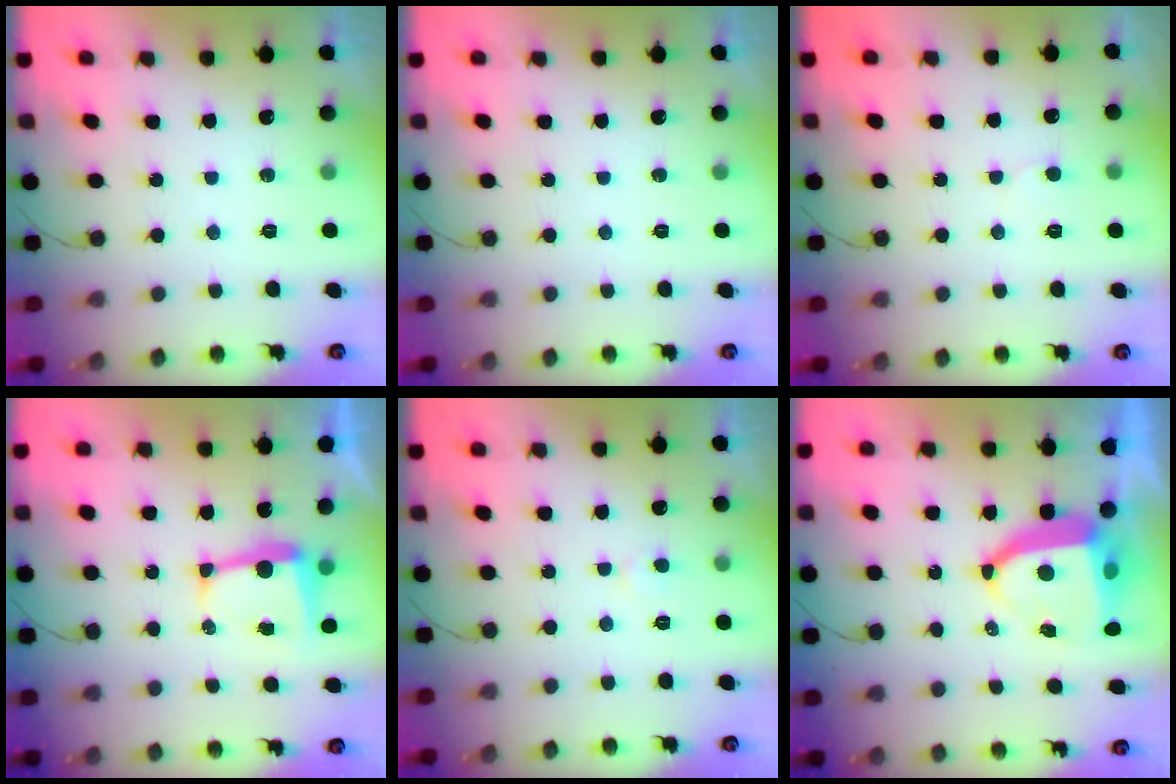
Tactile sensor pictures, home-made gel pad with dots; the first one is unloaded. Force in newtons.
{"total": 0.0}
{"total": 5.1, "press": 5.0, "slide": 0.6}
{"total": 6.2, "press": 6.2, "slide": 0.4}
{"total": 3.1, "press": 3.1, "slide": 0.3}
{"total": 10.2, "press": 10.2, "slide": 1.1}